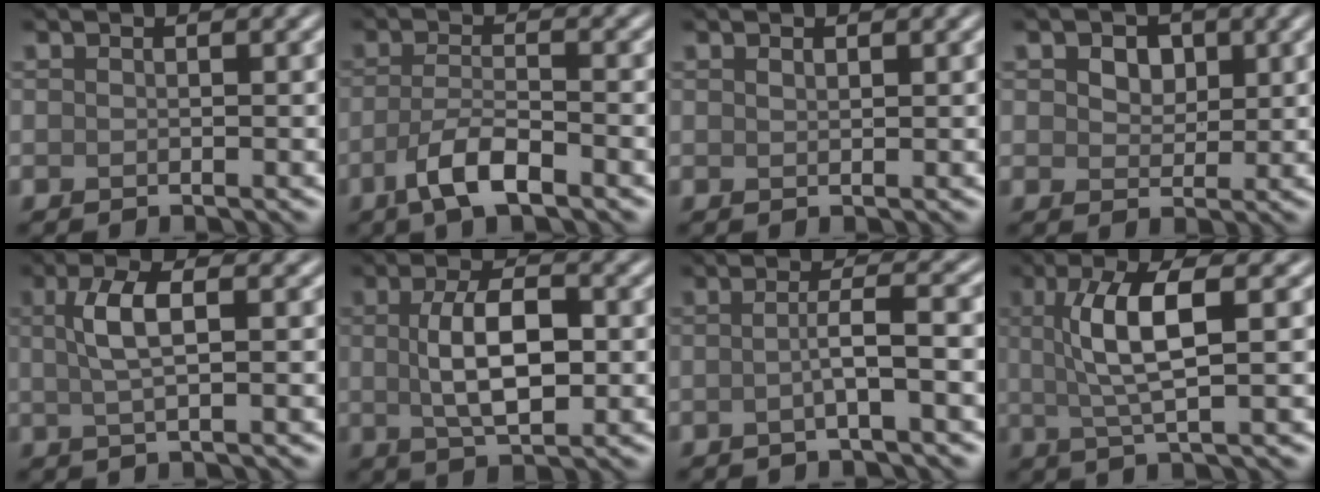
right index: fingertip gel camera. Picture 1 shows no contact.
{"total": 4.2, "force": [-2.2, 1.2, 3.4], "torque": [-0.069, 0.001, -0.046]}
{"total": 0.5, "force": [0.4, 0.2, 0.2], "torque": [-0.004, -0.003, 0.010]}
{"total": 3.1, "force": [1.3, 2.1, 1.8], "torque": [-0.029, 0.006, 0.008]}
{"total": 3.5, "force": [0.7, 1.0, 3.3], "torque": [-0.064, 0.005, 0.013]}
{"total": 5.7, "force": [0.3, 2.4, 5.1], "torque": [-0.098, 0.003, 0.006]}
{"total": 3.3, "force": [-0.4, 0.5, 3.2], "torque": [-0.050, 0.005, -0.016]}
{"total": 5.6, "force": [1.0, 1.4, 5.3], "torque": [-0.106, 0.008, 0.022]}